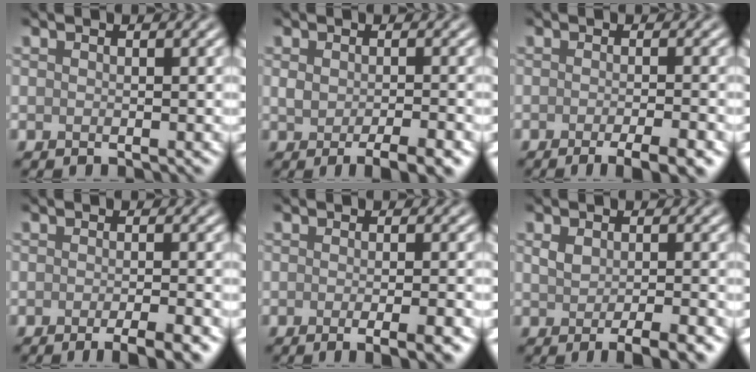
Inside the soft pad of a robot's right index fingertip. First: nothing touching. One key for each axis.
{"total": 3.9, "fx": -1.6, "fy": 1.3, "fz": 3.3, "tx": -0.055, "ty": -0.008, "tz": -0.020}
{"total": 4.7, "fx": -2.6, "fy": 1.1, "fz": 3.8, "tx": -0.040, "ty": -0.002, "tz": -0.034}
{"total": 4.1, "fx": -2.3, "fy": 0.8, "fz": 3.3, "tx": -0.040, "ty": -0.002, "tz": -0.033}
{"total": 4.6, "fx": -1.7, "fy": 1.4, "fz": 4.1, "tx": -0.038, "ty": -0.003, "tz": -0.018}
{"total": 3.5, "fx": -1.2, "fy": 1.1, "fz": 3.1, "tx": -0.052, "ty": -0.009, "tz": -0.014}